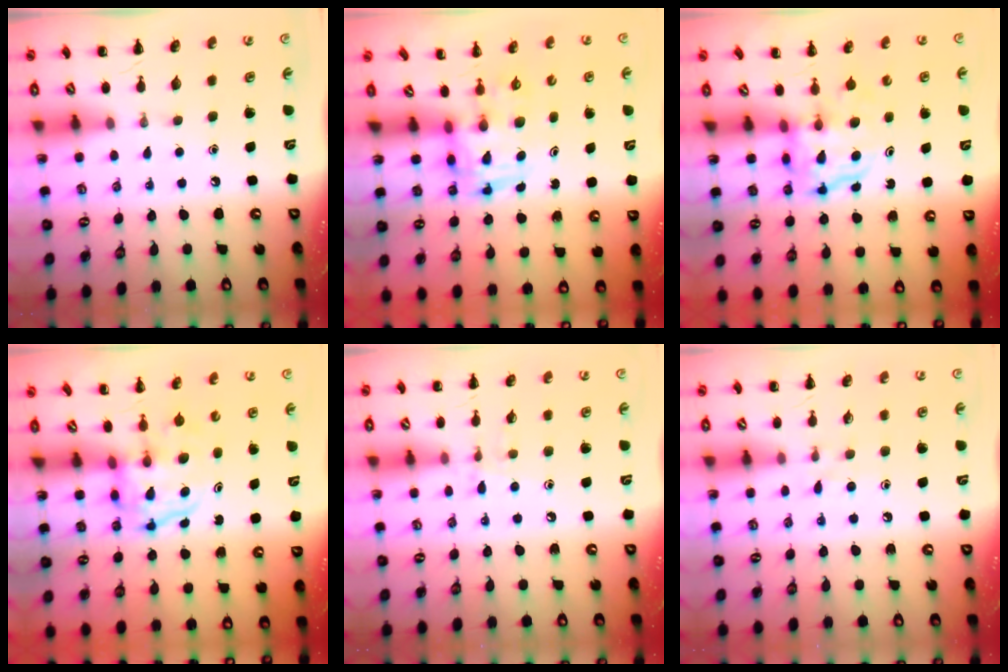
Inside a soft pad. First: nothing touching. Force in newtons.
{"total": 3.6, "press": 3.5, "slide": 0.6}
{"total": 4.0, "press": 4.0, "slide": 0.3}
{"total": 3.8, "press": 3.7, "slide": 0.6}
{"total": 6.5, "press": 6.2, "slide": 2.2}
{"total": 4.1, "press": 3.9, "slide": 1.5}